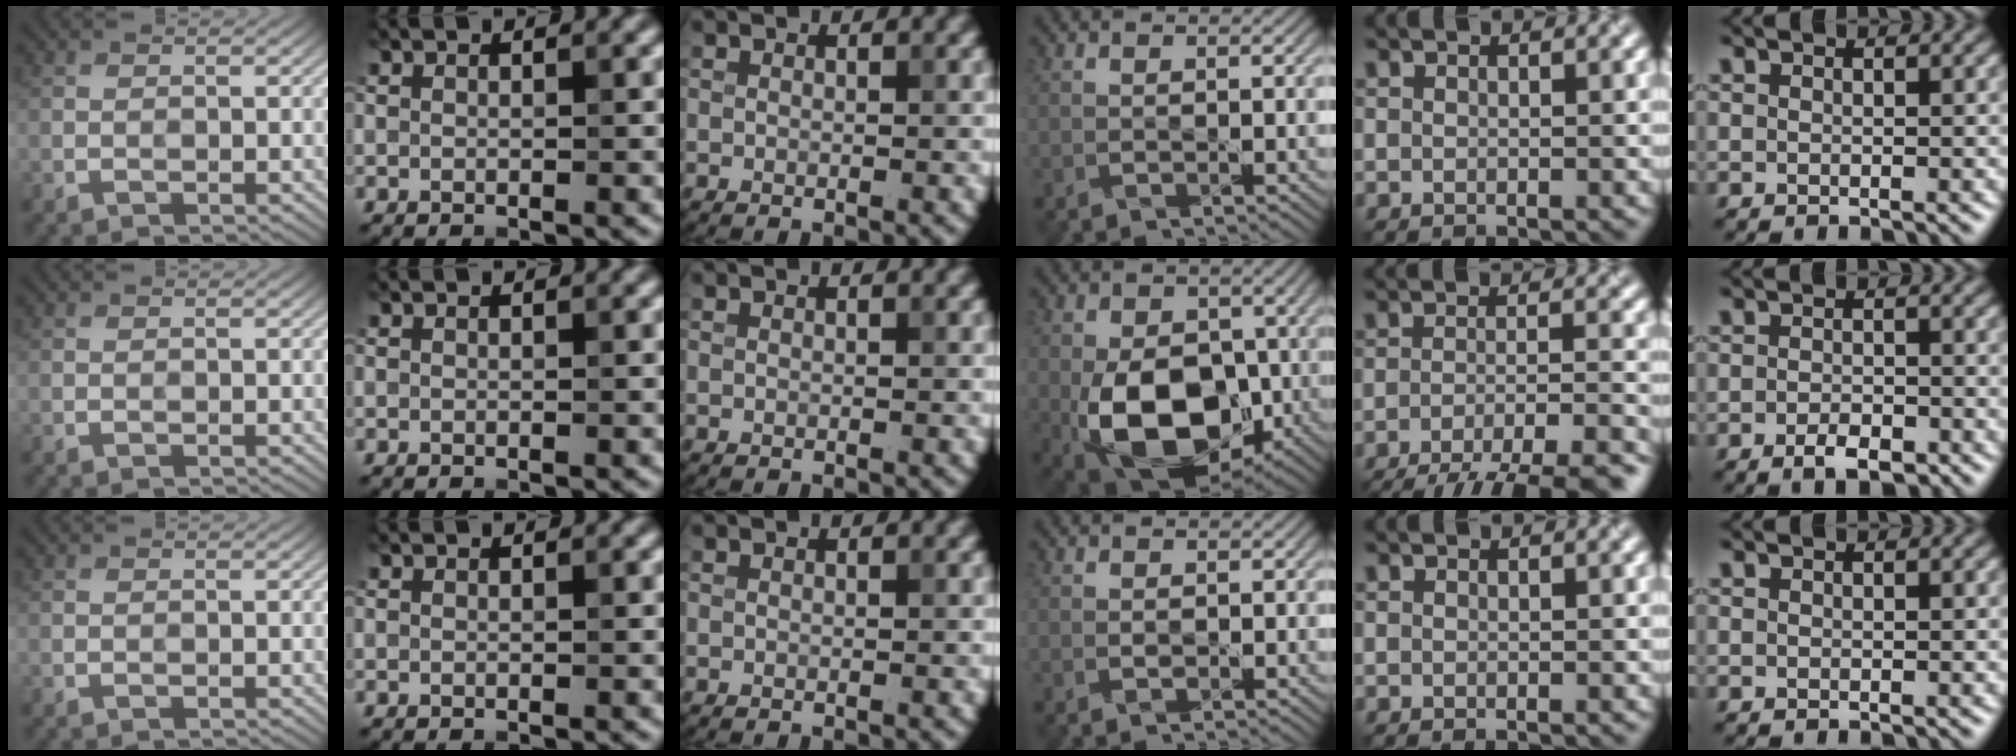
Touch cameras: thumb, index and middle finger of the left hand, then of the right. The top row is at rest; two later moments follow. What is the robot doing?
{"motion": "pour", "object": "bowl"}